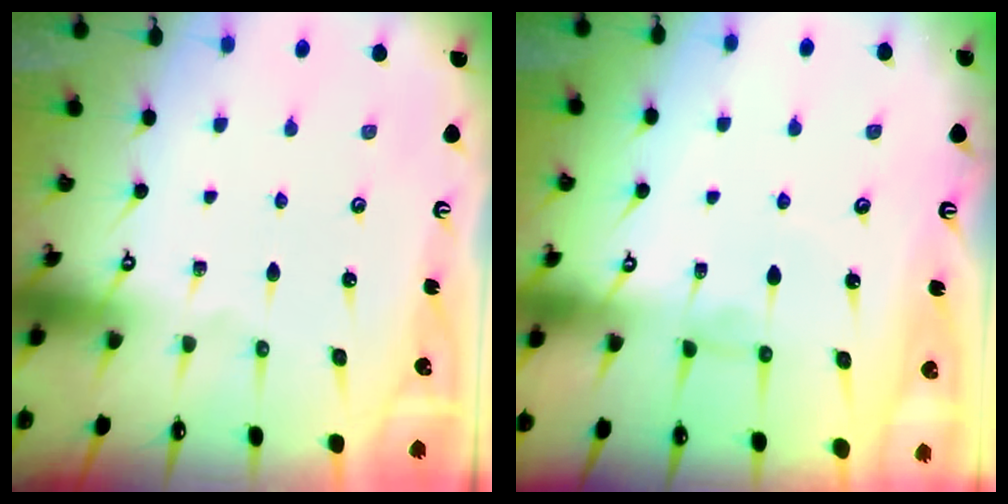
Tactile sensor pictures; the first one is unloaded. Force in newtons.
{"total": 1.0, "press": 0.7, "slide": 0.7}